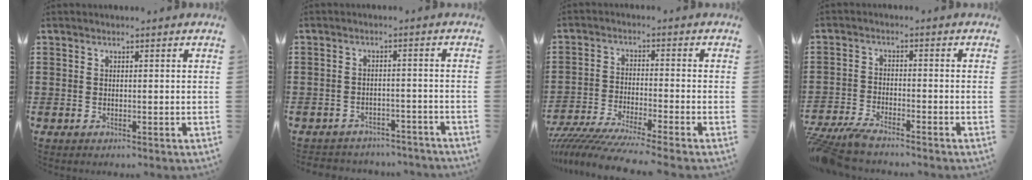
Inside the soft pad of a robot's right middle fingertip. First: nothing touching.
{"total": 2.9, "force": [-2.8, 0.3, -0.3], "torque": [-0.003, -0.001, -0.062]}
{"total": 6.1, "force": [-5.9, -0.6, 1.7], "torque": [-0.045, -0.017, -0.117]}
{"total": 4.2, "force": [-4.0, 0.2, 1.2], "torque": [-0.043, -0.009, -0.086]}